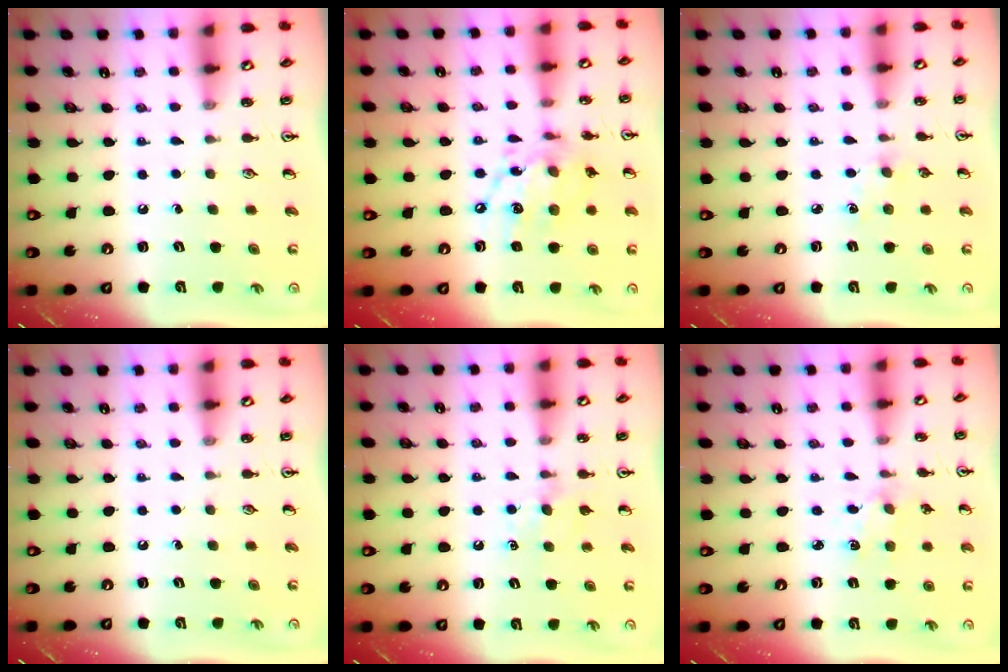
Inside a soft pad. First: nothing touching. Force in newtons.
{"total": 12.8, "press": 12.8, "slide": 0.9}
{"total": 4.5, "press": 4.4, "slide": 0.5}
{"total": 0.0}
{"total": 5.8, "press": 5.8, "slide": 0.7}
{"total": 2.5, "press": 2.4, "slide": 0.3}